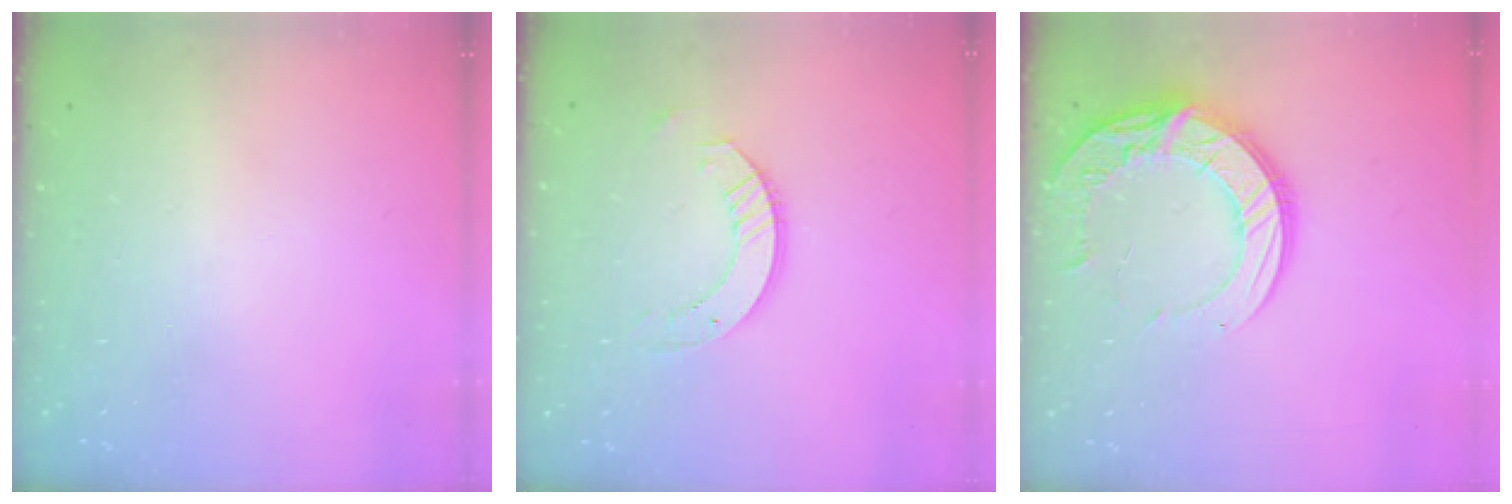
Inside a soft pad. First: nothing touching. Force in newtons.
{"total": 7.6, "press": 7.5, "slide": 0.5}
{"total": 15.2, "press": 15.2, "slide": 1.3}